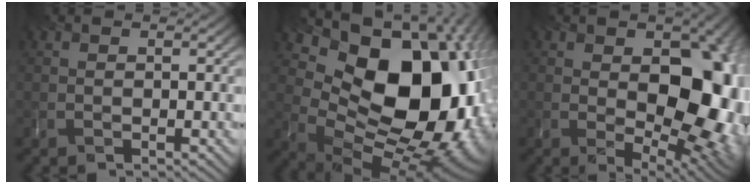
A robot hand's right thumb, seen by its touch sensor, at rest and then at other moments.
{"total": 19.5, "force": [4.4, 13.2, 13.7], "torque": [-0.215, -0.031, 0.110]}
{"total": 14.6, "force": [0.5, 9.2, 11.4], "torque": [-0.139, -0.033, 0.027]}